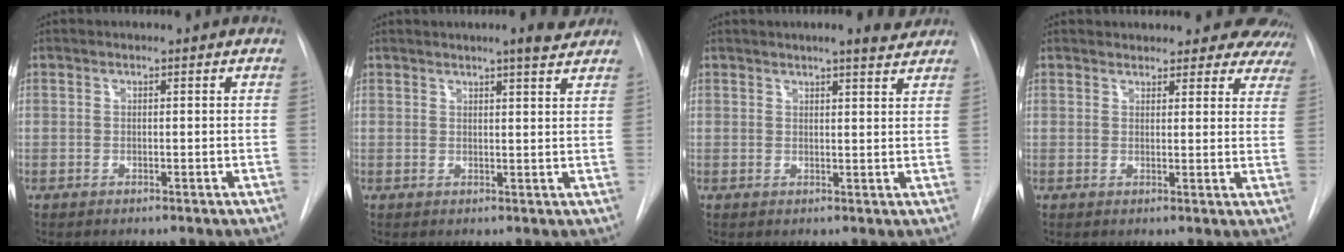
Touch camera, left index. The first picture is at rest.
{"total": 4.4, "force": [3.8, 0.2, 2.1], "torque": [-0.036, 0.000, 0.043]}
{"total": 5.4, "force": [4.8, 0.6, 2.4], "torque": [-0.037, 0.004, 0.052]}
{"total": 16.9, "force": [15.5, 6.0, 3.3], "torque": [-0.027, -0.011, 0.160]}